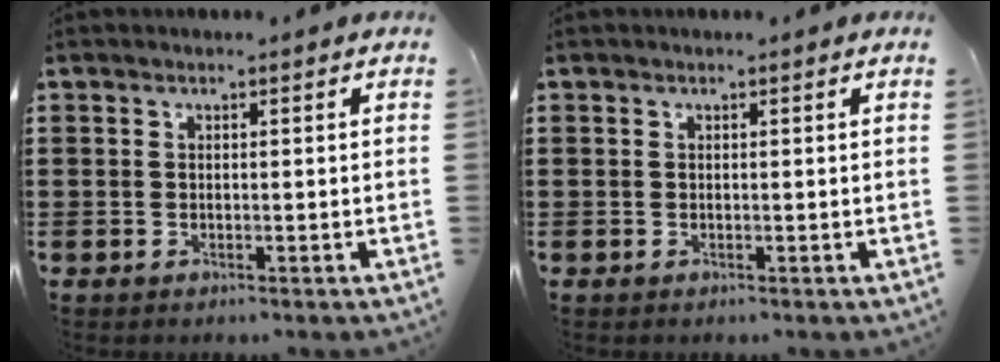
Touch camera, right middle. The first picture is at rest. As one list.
[{"total": 0.0}]